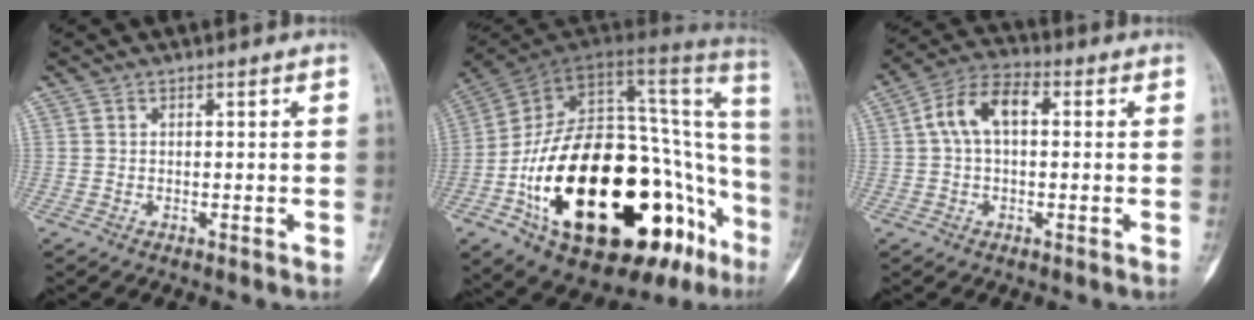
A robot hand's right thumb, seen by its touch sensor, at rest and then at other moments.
{"total": 41.4, "force": [-13.2, 18.8, 34.5], "torque": [-0.457, 0.076, -0.202]}
{"total": 8.9, "force": [1.3, 5.1, 7.2], "torque": [-0.133, 0.031, 0.014]}